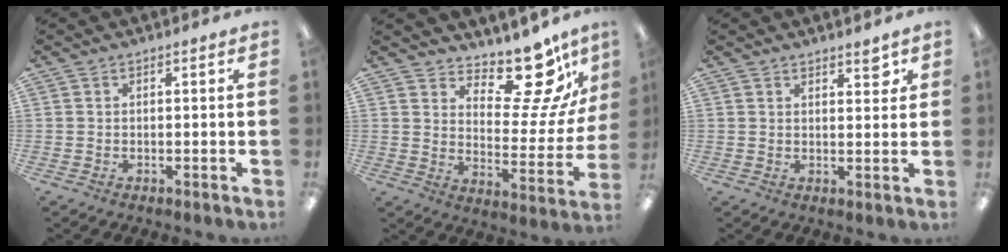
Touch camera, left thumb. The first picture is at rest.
{"total": 16.7, "force": [12.5, 6.6, 8.8], "torque": [-0.118, -0.097, 0.211]}
{"total": 3.1, "force": [2.4, 1.2, 1.5], "torque": [-0.008, -0.013, 0.038]}